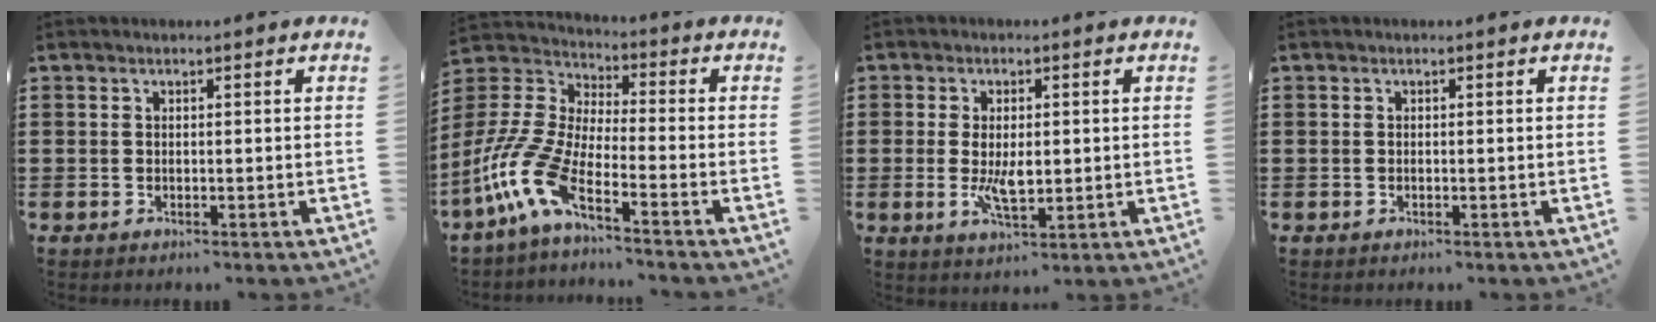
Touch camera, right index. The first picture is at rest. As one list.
[{"total": 10.1, "force": [-7.0, 1.9, 7.0], "torque": [-0.207, -0.033, -0.157]}, {"total": 4.9, "force": [-0.2, 2.2, 4.4], "torque": [-0.094, -0.001, -0.006]}, {"total": 0.0}]